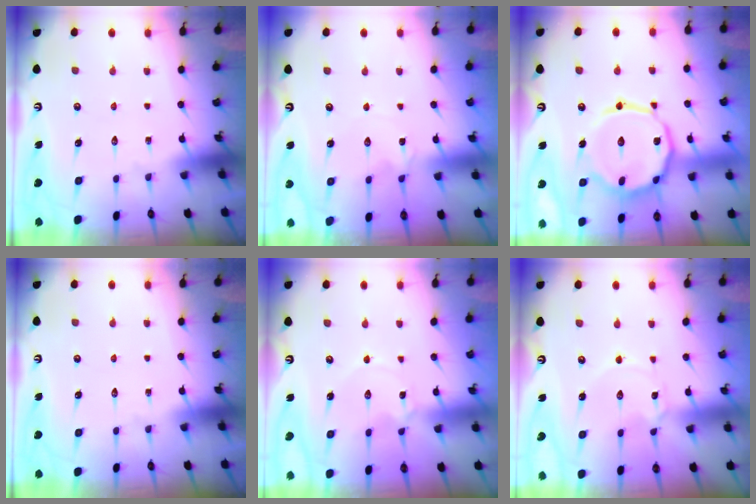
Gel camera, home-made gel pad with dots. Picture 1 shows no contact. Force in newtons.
{"total": 2.5, "press": 2.5, "slide": 0.3}
{"total": 16.6, "press": 16.5, "slide": 1.2}
{"total": 0.0}
{"total": 1.2, "press": 1.2, "slide": 0.2}
{"total": 0.7, "press": 0.7, "slide": 0.1}